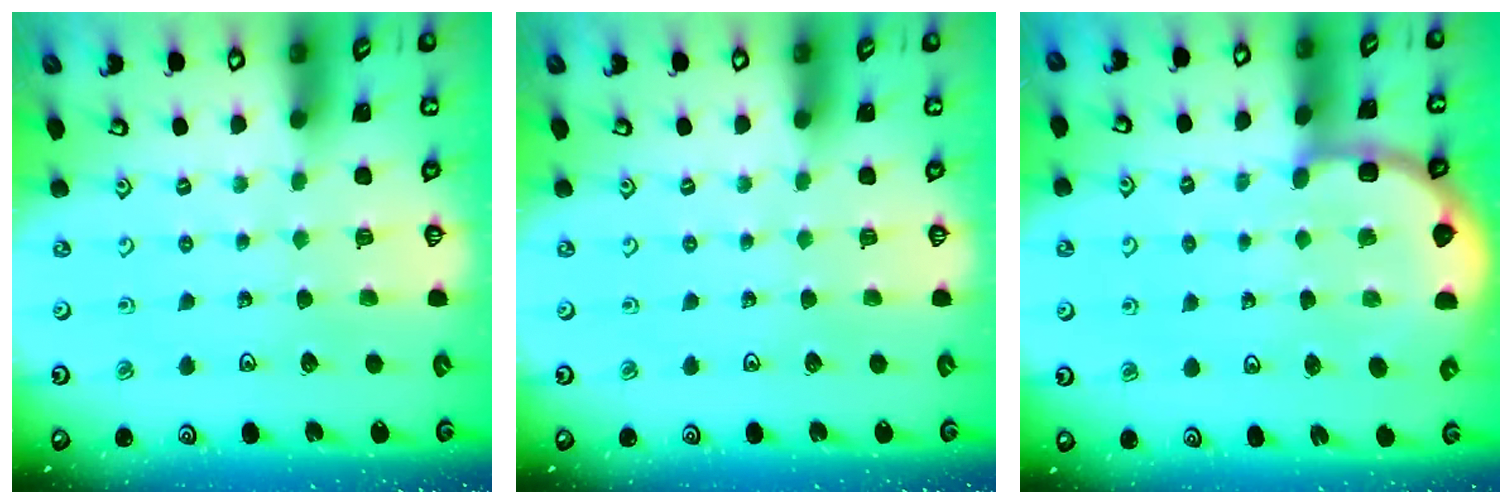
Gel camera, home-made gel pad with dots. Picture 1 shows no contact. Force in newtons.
{"total": 0.0}
{"total": 6.4, "press": 5.9, "slide": 2.4}